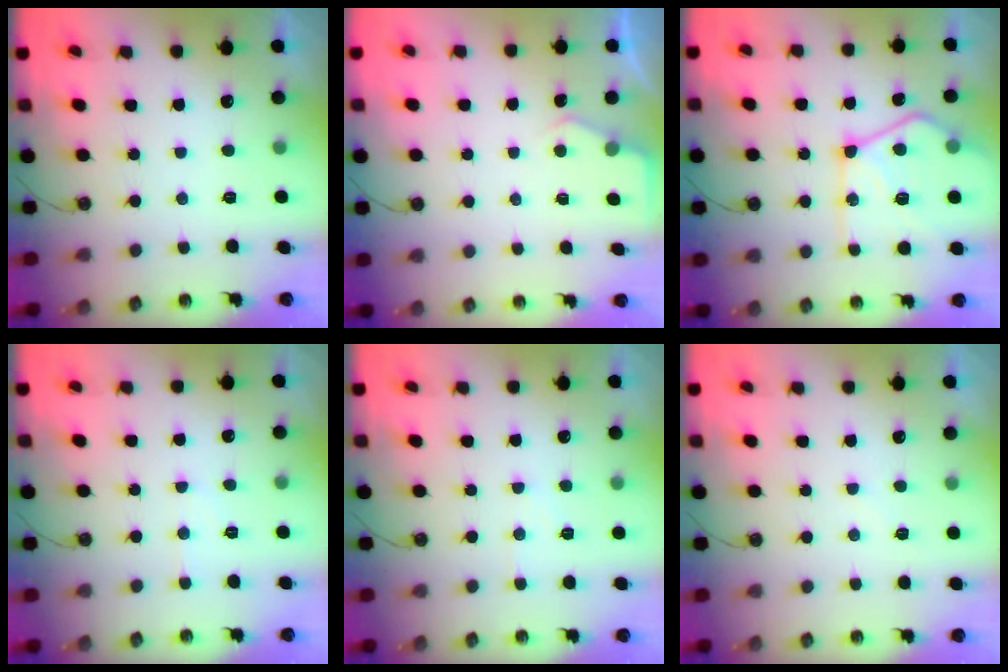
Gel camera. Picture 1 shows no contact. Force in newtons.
{"total": 4.1, "press": 4.1, "slide": 0.6}
{"total": 18.3, "press": 18.2, "slide": 2.0}
{"total": 4.4, "press": 4.4, "slide": 0.7}
{"total": 5.0, "press": 5.0, "slide": 0.7}
{"total": 5.4, "press": 5.3, "slide": 0.7}